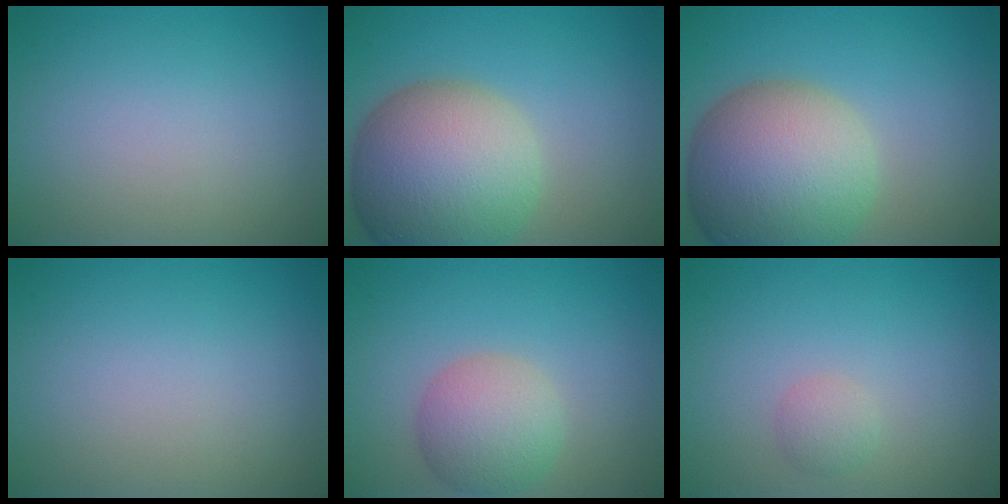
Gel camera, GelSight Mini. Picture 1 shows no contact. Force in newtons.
{"total": 12.5, "press": 12.5, "slide": 0.8}
{"total": 12.5, "press": 12.5, "slide": 0.8}
{"total": 0.0}
{"total": 4.6, "press": 4.6, "slide": 0.3}
{"total": 1.3, "press": 1.3, "slide": 0.1}